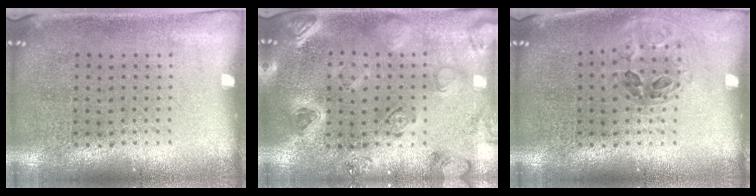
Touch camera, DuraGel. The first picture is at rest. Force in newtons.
{"total": 1.4, "press": 1.4, "slide": 0.2}
{"total": 1.0, "press": 1.0, "slide": 0.3}